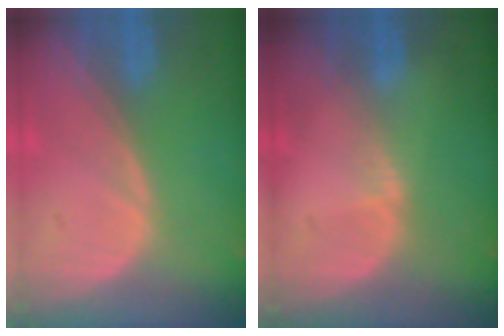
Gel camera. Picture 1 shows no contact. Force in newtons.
{"total": 0.8, "press": 0.8, "slide": 0.2}